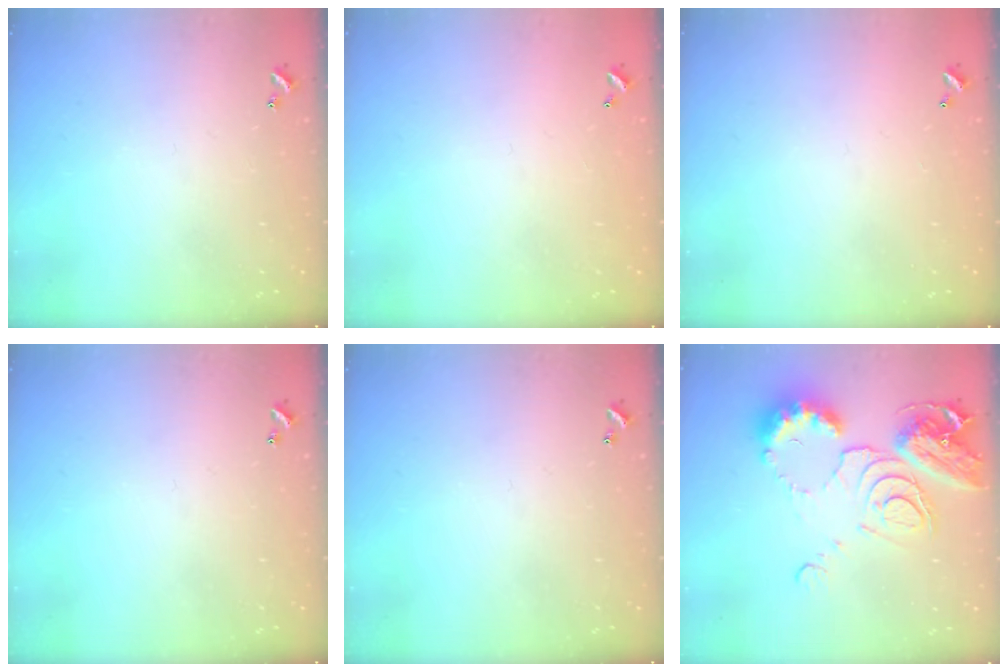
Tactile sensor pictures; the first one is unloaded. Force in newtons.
{"total": 2.9, "press": 2.9, "slide": 0.1}
{"total": 2.9, "press": 2.9, "slide": 0.1}
{"total": 0.0}
{"total": 0.0}
{"total": 13.8, "press": 13.7, "slide": 1.5}